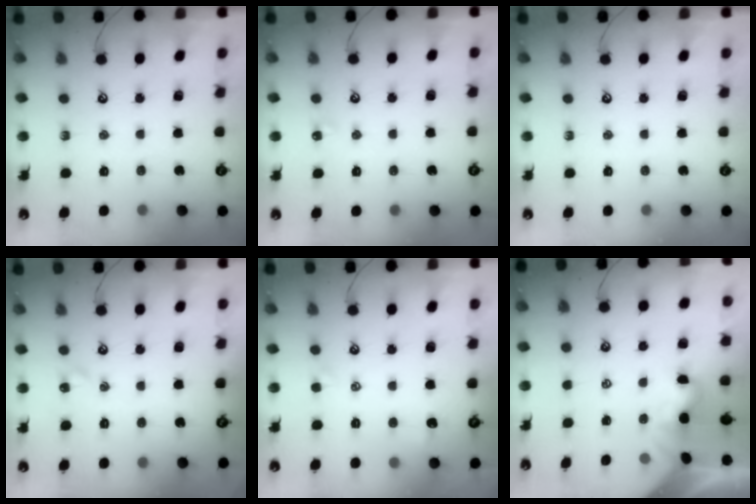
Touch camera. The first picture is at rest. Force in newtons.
{"total": 2.9, "press": 2.9, "slide": 0.4}
{"total": 0.0}
{"total": 0.0}
{"total": 1.0, "press": 0.8, "slide": 0.5}
{"total": 2.0, "press": 1.9, "slide": 0.5}